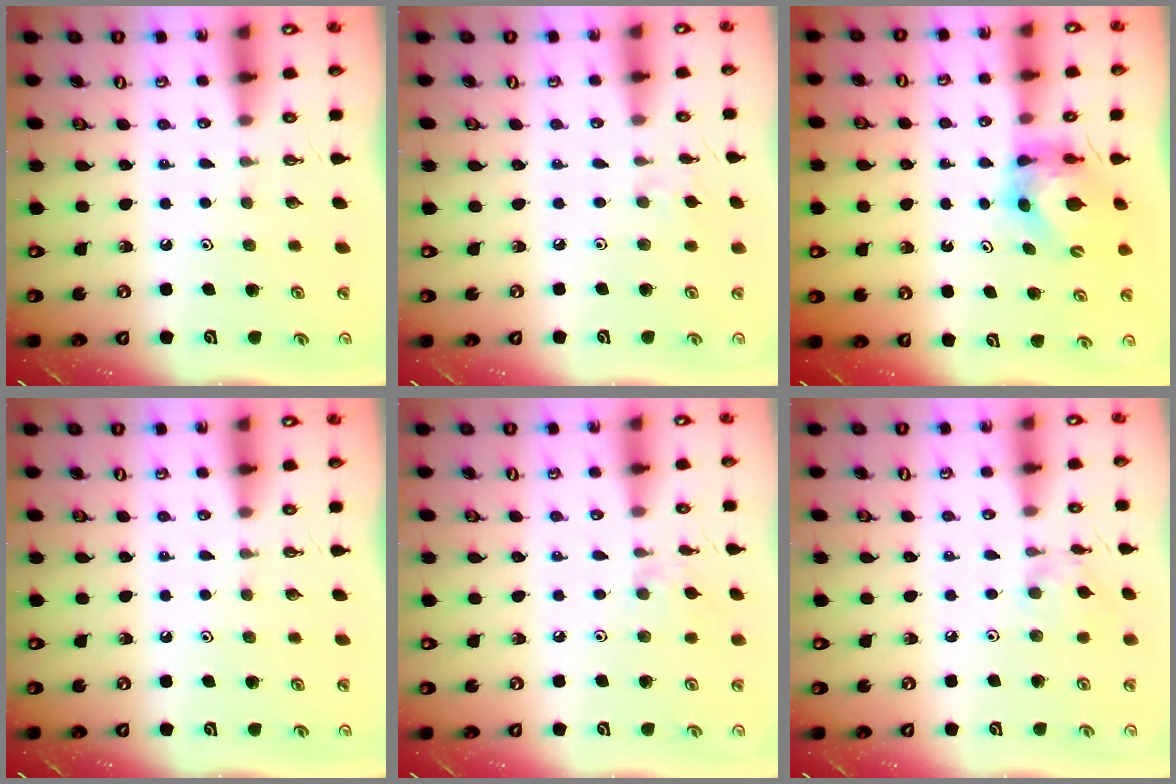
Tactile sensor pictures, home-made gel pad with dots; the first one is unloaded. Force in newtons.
{"total": 2.4, "press": 2.4, "slide": 0.6}
{"total": 5.8, "press": 5.8, "slide": 0.6}
{"total": 0.0}
{"total": 2.3, "press": 2.3, "slide": 0.4}
{"total": 4.2, "press": 4.2, "slide": 0.4}